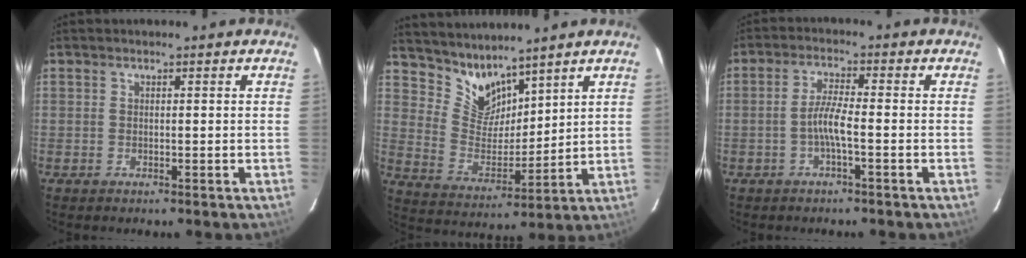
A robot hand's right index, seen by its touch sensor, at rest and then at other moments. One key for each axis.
{"total": 8.6, "fx": 7.6, "fy": 3.3, "fz": 2.2, "tx": -0.040, "ty": -0.007, "tz": 0.157}
{"total": 4.0, "fx": -1.5, "fy": 0.0, "fz": 3.7, "tx": -0.079, "ty": 0.005, "tz": -0.030}